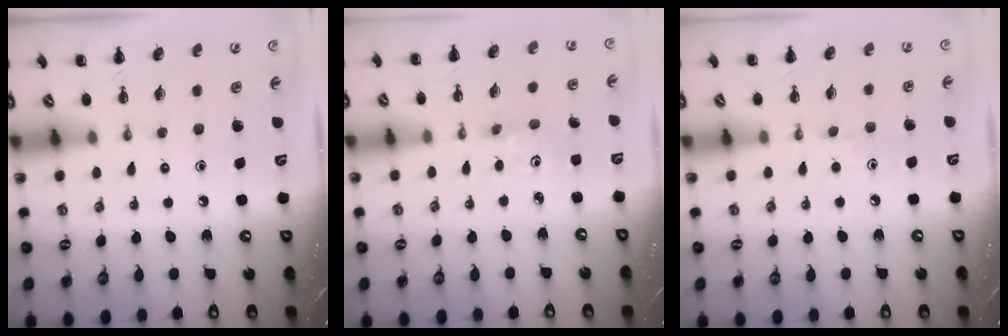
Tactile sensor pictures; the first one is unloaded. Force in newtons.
{"total": 1.4, "press": 1.3, "slide": 0.5}
{"total": 2.7, "press": 2.5, "slide": 1.0}